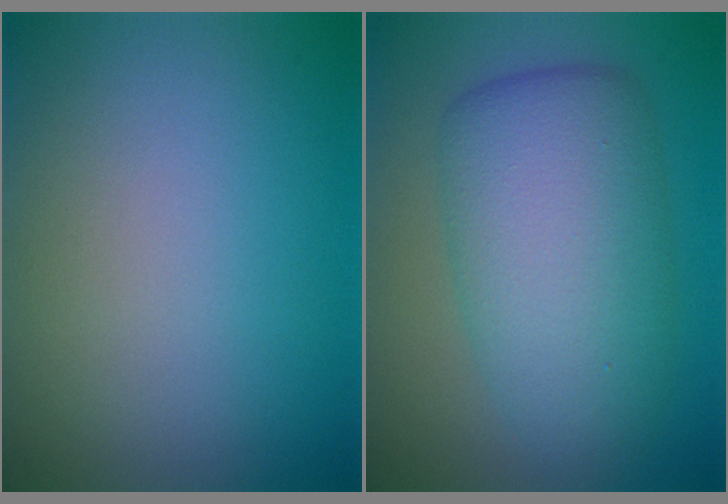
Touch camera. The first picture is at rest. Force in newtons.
{"total": 7.7, "press": 7.7, "slide": 0.1}